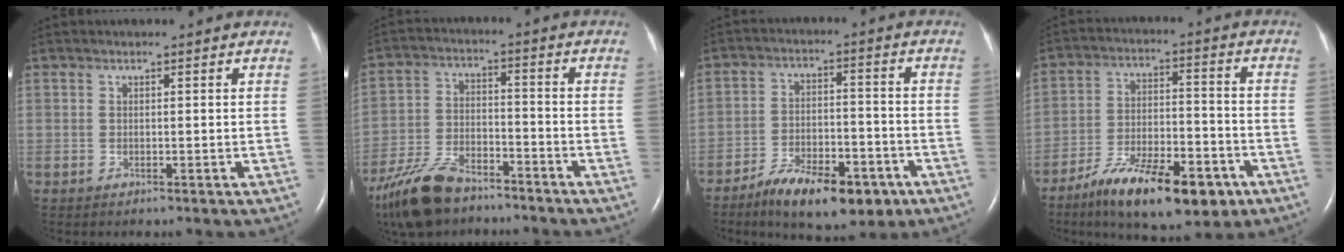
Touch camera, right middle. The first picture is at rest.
{"total": 11.9, "force": [-9.3, 4.4, 5.9], "torque": [-0.124, -0.016, -0.168]}
{"total": 12.2, "force": [-7.8, 4.8, 8.1], "torque": [-0.131, 0.000, -0.120]}
{"total": 15.5, "force": [-9.6, 5.1, 11.1], "torque": [-0.178, -0.007, -0.152]}